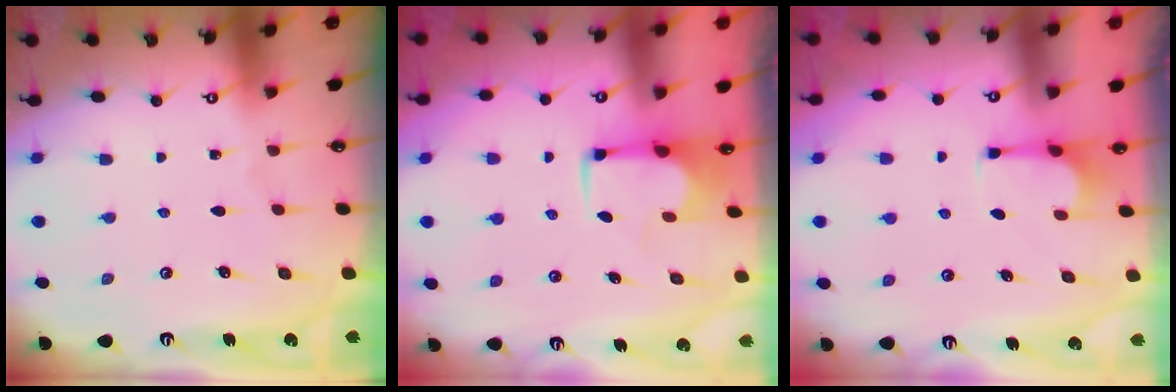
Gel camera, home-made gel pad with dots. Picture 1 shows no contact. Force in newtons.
{"total": 1.9, "press": 1.6, "slide": 1.0}
{"total": 3.0, "press": 2.9, "slide": 0.6}